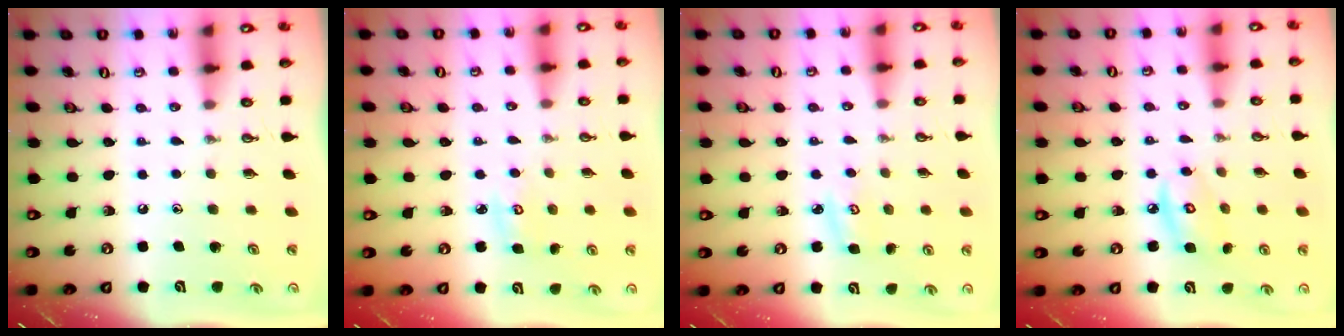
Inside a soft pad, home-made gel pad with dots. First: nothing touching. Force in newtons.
{"total": 4.0, "press": 4.0, "slide": 0.3}
{"total": 3.9, "press": 3.9, "slide": 0.3}
{"total": 6.6, "press": 6.6, "slide": 0.2}